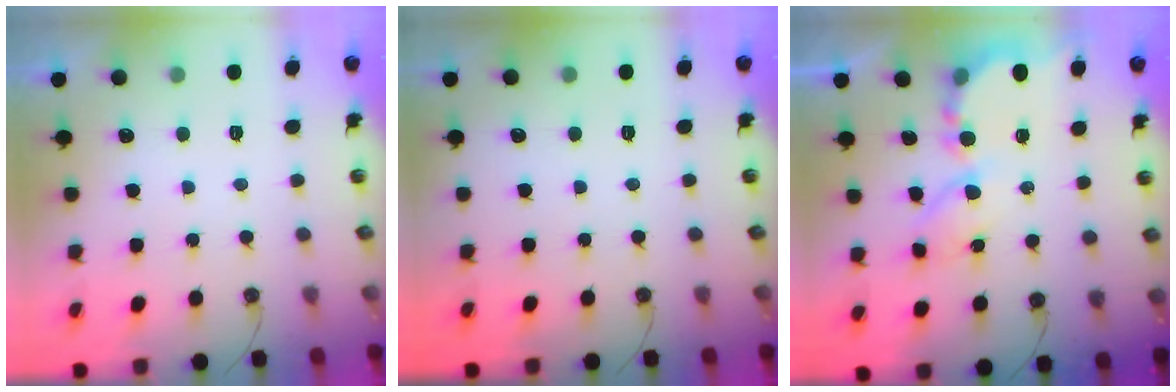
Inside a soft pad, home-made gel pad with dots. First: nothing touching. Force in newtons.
{"total": 0.0}
{"total": 7.3, "press": 7.3, "slide": 0.7}